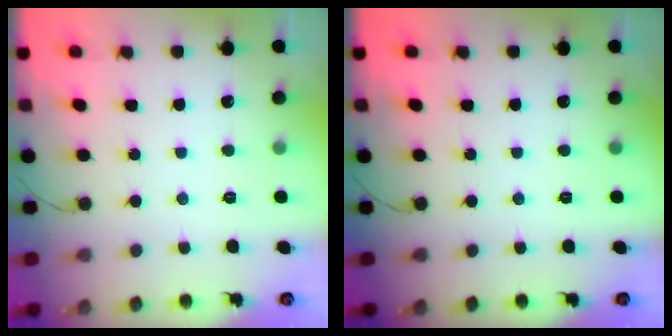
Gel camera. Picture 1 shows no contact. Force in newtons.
{"total": 0.0}